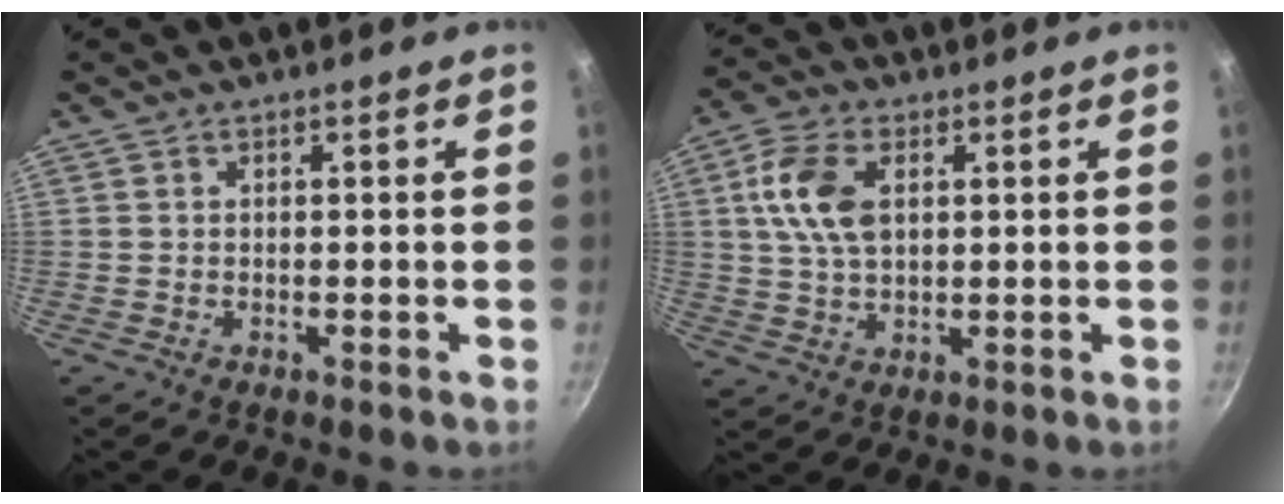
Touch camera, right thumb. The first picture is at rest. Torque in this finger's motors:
{"motor_torque": [1.22, 0.86, 1.03, -0.30, 0.15]}